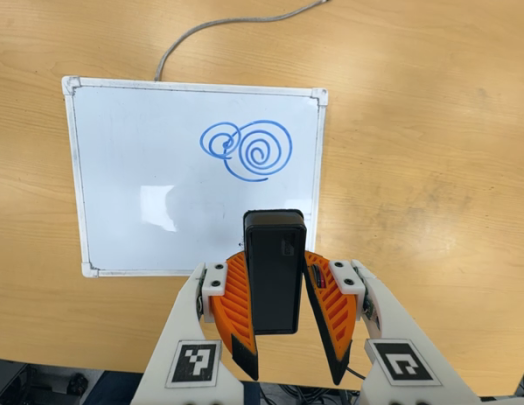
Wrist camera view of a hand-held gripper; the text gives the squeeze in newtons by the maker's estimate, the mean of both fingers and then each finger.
{"total": 5.9, "left": 5.6, "right": 6.2}